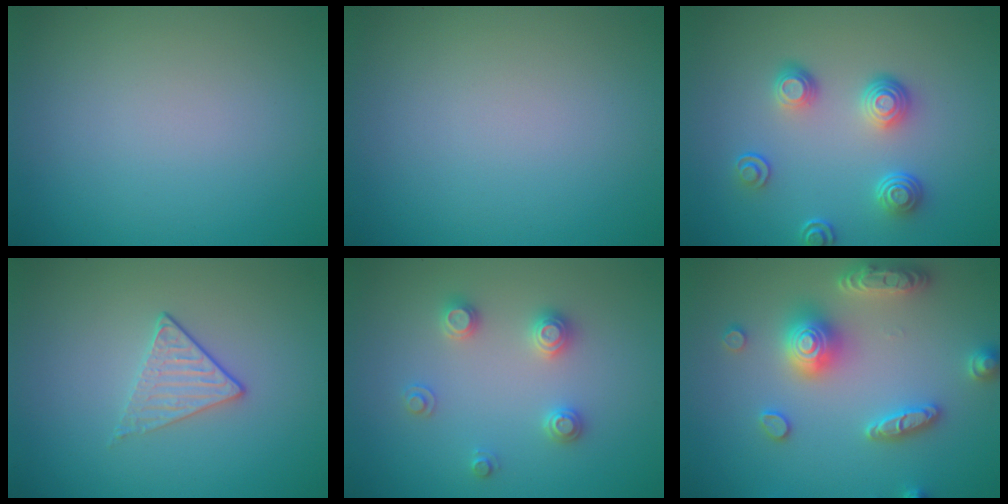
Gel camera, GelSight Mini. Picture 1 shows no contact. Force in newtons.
{"total": 0.0}
{"total": 3.6, "press": 2.9, "slide": 2.2}
{"total": 1.7, "press": 1.4, "slide": 1.0}
{"total": 2.5, "press": 2.5, "slide": 0.3}
{"total": 5.3, "press": 5.3, "slide": 0.8}